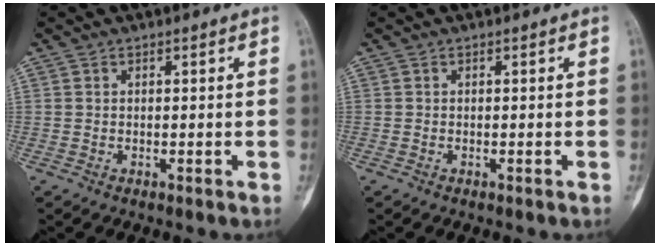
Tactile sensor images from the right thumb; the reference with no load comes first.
{"total": 0.0}